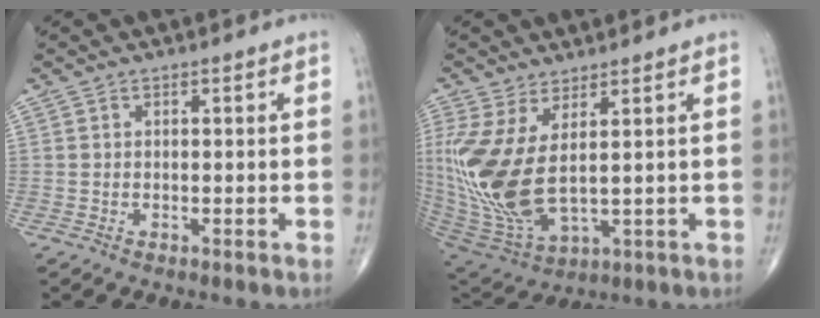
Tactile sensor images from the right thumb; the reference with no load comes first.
{"total": 16.6, "force": [2.6, 7.2, 14.8], "torque": [-0.349, -0.033, 0.071]}